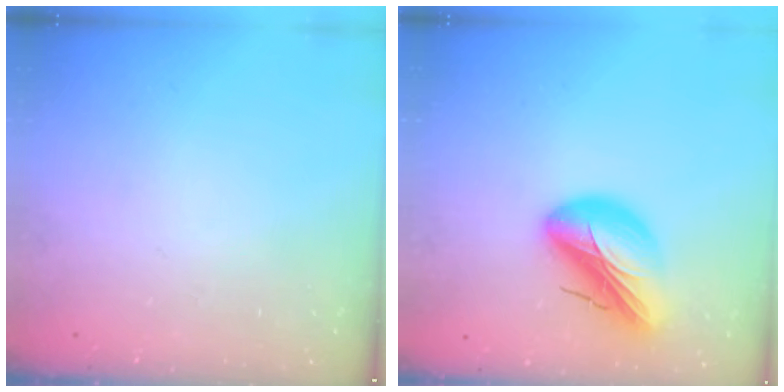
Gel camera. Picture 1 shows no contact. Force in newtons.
{"total": 16.6, "press": 16.2, "slide": 3.7}